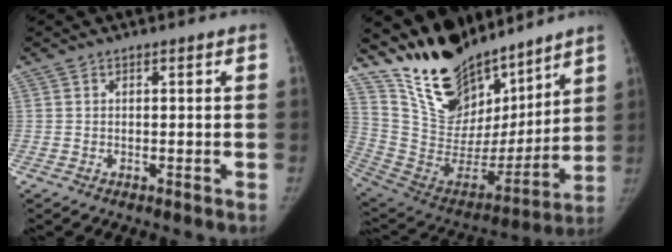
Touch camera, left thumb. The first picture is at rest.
{"total": 23.5, "force": [19.2, 10.0, 9.2], "torque": [-0.116, -0.103, 0.340]}